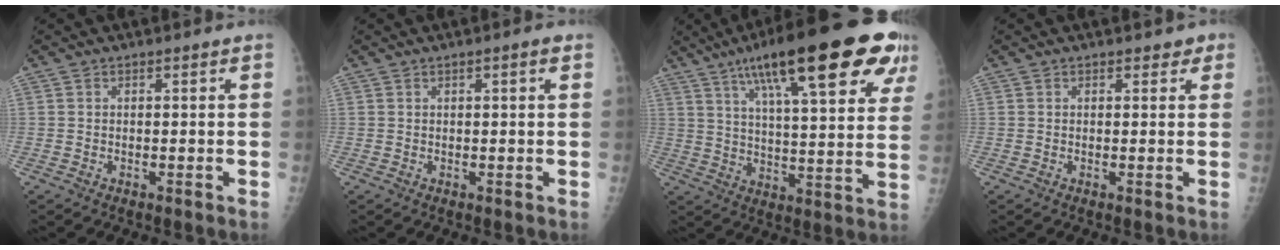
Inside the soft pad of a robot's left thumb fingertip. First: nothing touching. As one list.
[{"total": 1.4, "force": [0.6, 0.2, 1.2], "torque": [-0.021, 0.002, 0.006]}, {"total": 27.0, "force": [14.5, 6.8, 21.7], "torque": [-0.304, -0.012, 0.215]}, {"total": 1.4, "force": [0.9, 1.1, 0.3], "torque": [0.019, -0.002, 0.005]}]